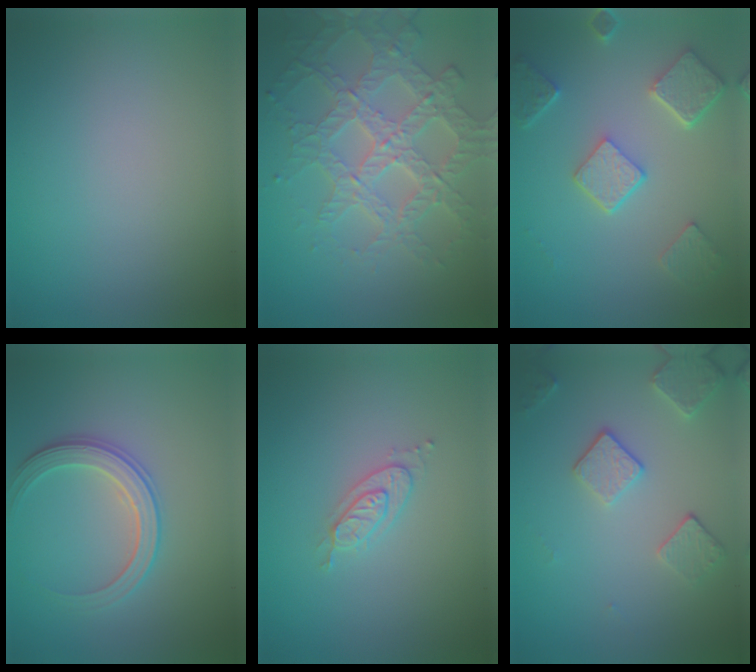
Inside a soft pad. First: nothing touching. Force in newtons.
{"total": 4.5, "press": 4.3, "slide": 1.2}
{"total": 4.9, "press": 3.8, "slide": 3.0}
{"total": 3.0, "press": 2.9, "slide": 0.3}
{"total": 2.2, "press": 2.2, "slide": 0.3}
{"total": 3.1, "press": 2.7, "slide": 1.7}